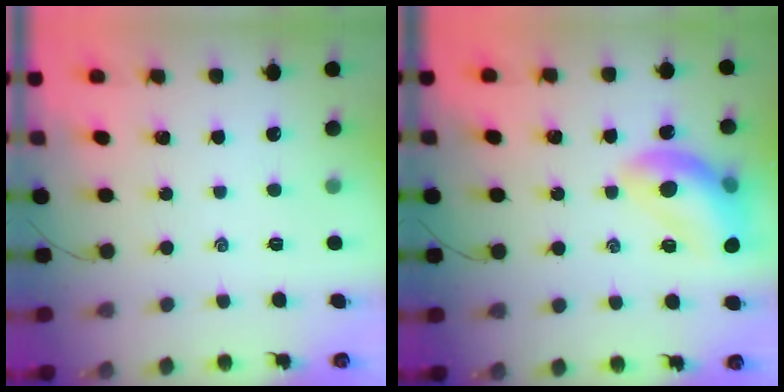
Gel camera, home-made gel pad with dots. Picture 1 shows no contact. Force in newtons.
{"total": 14.9, "press": 14.8, "slide": 1.7}